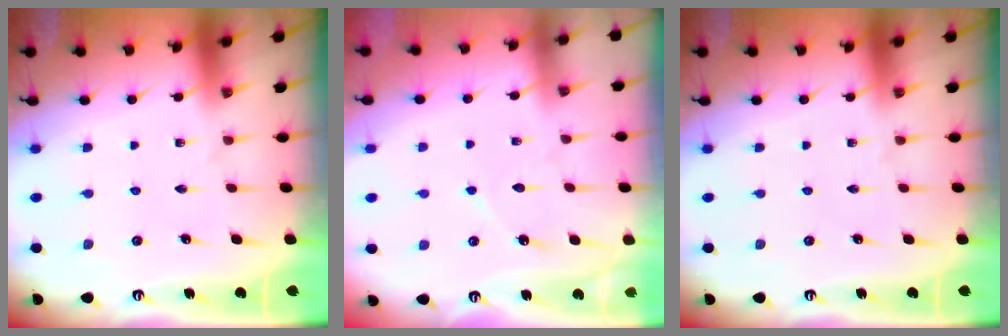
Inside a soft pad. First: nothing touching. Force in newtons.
{"total": 4.0, "press": 3.9, "slide": 0.5}
{"total": 0.0}